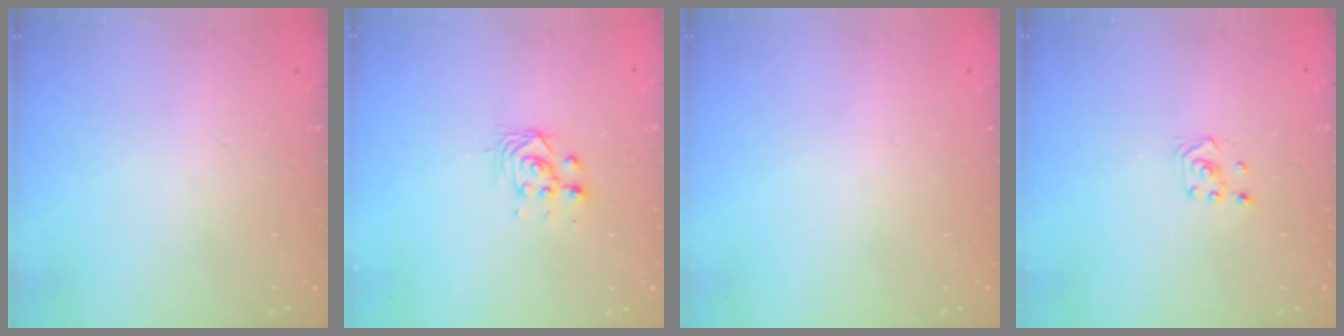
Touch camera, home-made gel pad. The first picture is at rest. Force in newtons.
{"total": 2.9, "press": 2.8, "slide": 0.8}
{"total": 0.0}
{"total": 2.6, "press": 2.4, "slide": 1.0}